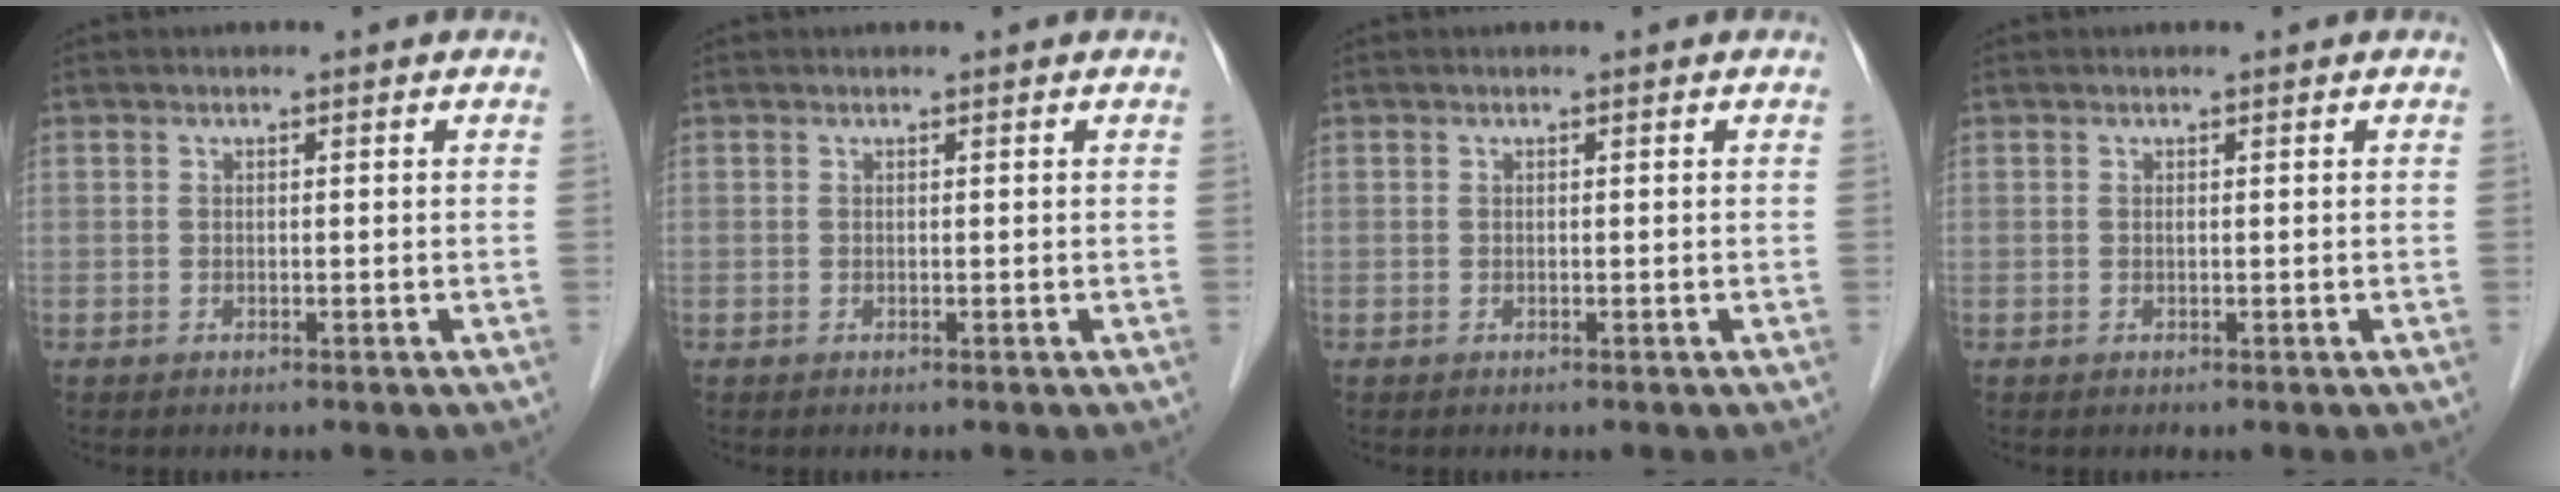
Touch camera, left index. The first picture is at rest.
{"total": 0.7, "force": [-0.7, 0.0, -0.2], "torque": [0.004, -0.001, -0.014]}
{"total": 0.0}
{"total": 0.9, "force": [-0.9, -0.1, 0.0], "torque": [-0.002, -0.005, -0.017]}